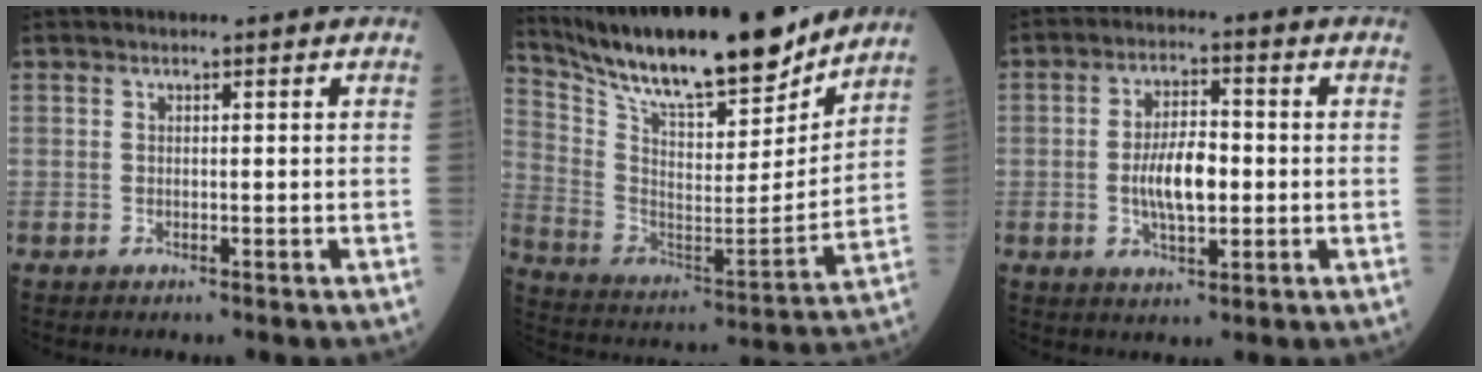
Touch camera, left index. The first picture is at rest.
{"total": 23.2, "force": [20.2, 3.5, 10.8], "torque": [-0.204, -0.016, 0.333]}
{"total": 7.5, "force": [-0.8, 2.8, 6.9], "torque": [-0.138, 0.004, -0.016]}